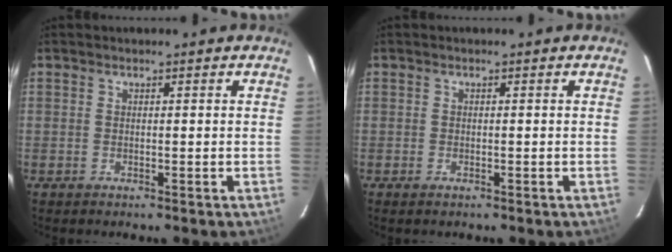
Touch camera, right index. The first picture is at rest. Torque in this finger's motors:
{"motor_torque": [0.45, -0.22, 0.10, 0.01]}